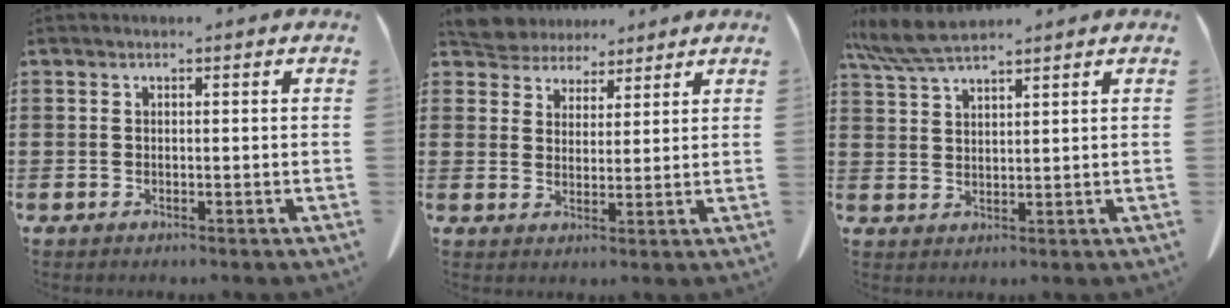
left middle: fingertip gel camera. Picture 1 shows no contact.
{"total": 5.1, "force": [4.7, 1.9, 0.1], "torque": [-0.026, -0.015, 0.088]}
{"total": 5.8, "force": [4.9, 0.7, 3.0], "torque": [-0.072, -0.012, 0.094]}